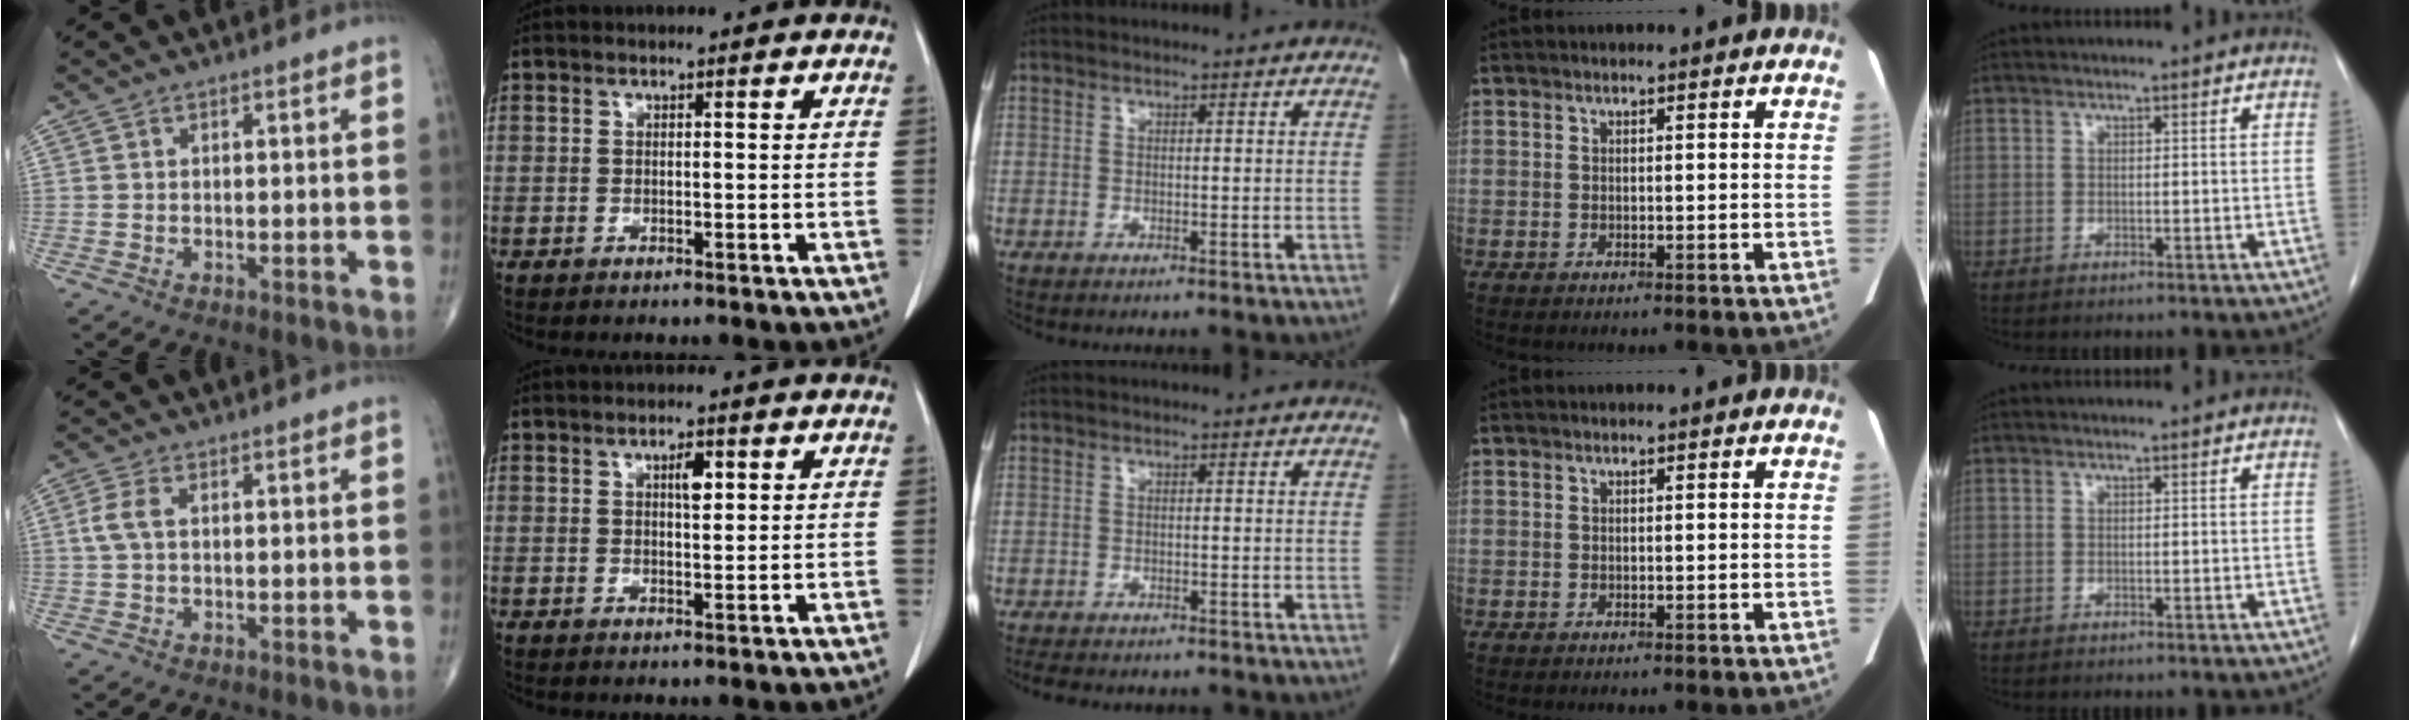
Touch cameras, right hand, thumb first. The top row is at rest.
{"thumb": {"total": 3.4, "force": [0.5, 1.8, 2.9], "torque": [-0.080, 0.011, 0.009]}, "index": {"total": 2.6, "force": [1.0, 0.9, 2.2], "torque": [-0.039, 0.000, 0.016]}, "middle": {"total": 5.9, "force": [-5.0, 1.7, 2.5], "torque": [-0.043, -0.011, -0.067]}}